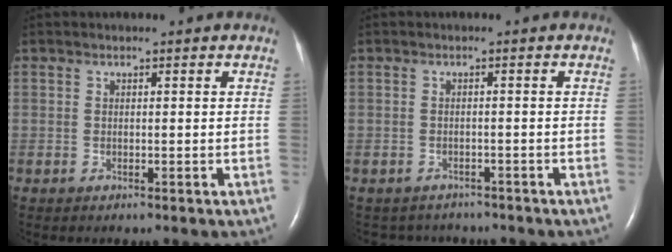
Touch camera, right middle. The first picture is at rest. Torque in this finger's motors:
{"motor_torque": [0.21, -0.22, -0.02, 0.00]}